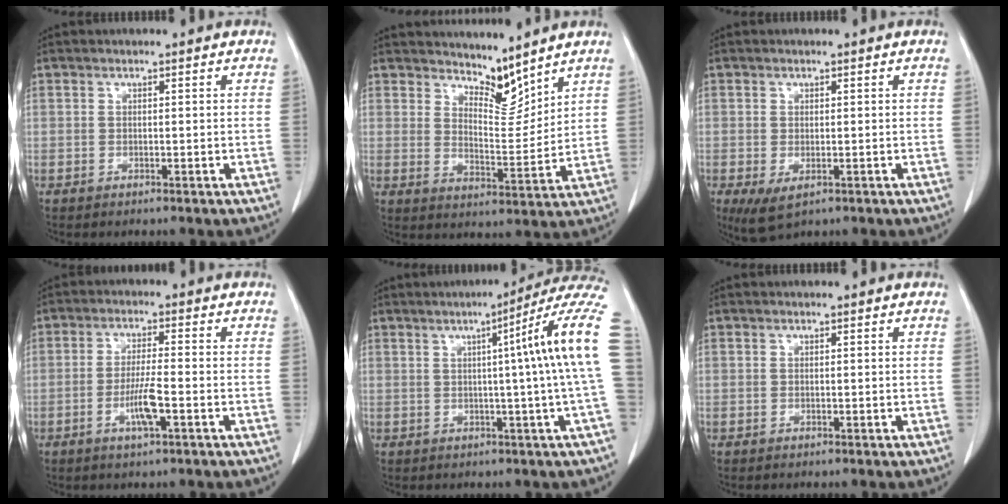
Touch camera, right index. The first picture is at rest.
{"total": 5.9, "force": [5.6, 1.2, 1.6], "torque": [-0.026, -0.015, 0.104]}
{"total": 4.1, "force": [-1.6, 2.0, 3.2], "torque": [-0.060, -0.013, -0.014]}
{"total": 5.3, "force": [-1.9, 0.3, 4.9], "torque": [-0.093, -0.005, -0.034]}
{"total": 13.0, "force": [1.8, -2.3, 12.7], "torque": [-0.148, 0.019, 0.014]}
{"total": 0.0}